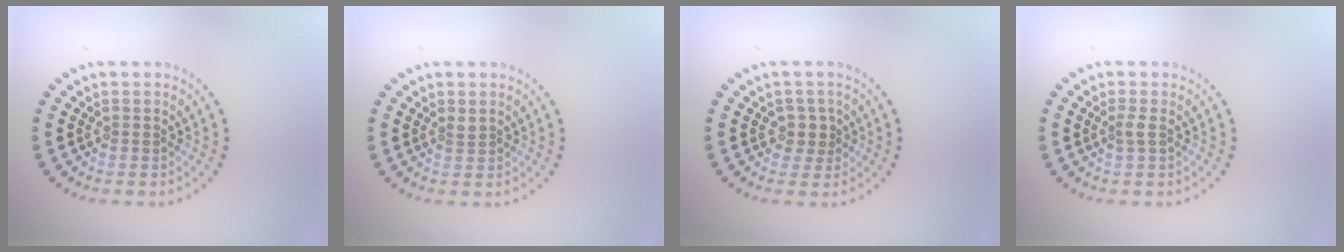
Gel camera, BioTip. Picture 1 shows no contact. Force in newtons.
{"total": 0.7, "press": 0.5, "slide": 0.4}
{"total": 1.7, "press": 1.4, "slide": 1.0}
{"total": 0.9, "press": 0.7, "slide": 0.6}